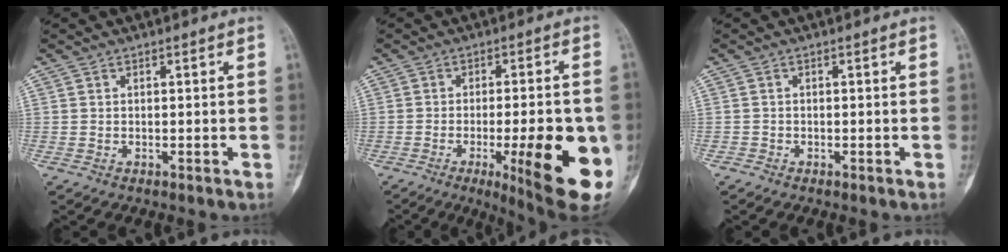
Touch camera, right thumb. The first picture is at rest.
{"total": 18.4, "force": [-5.1, 4.6, 17.0], "torque": [-0.178, -0.004, -0.053]}
{"total": 0.9, "force": [-0.7, 0.5, -0.3], "torque": [0.008, 0.004, -0.021]}